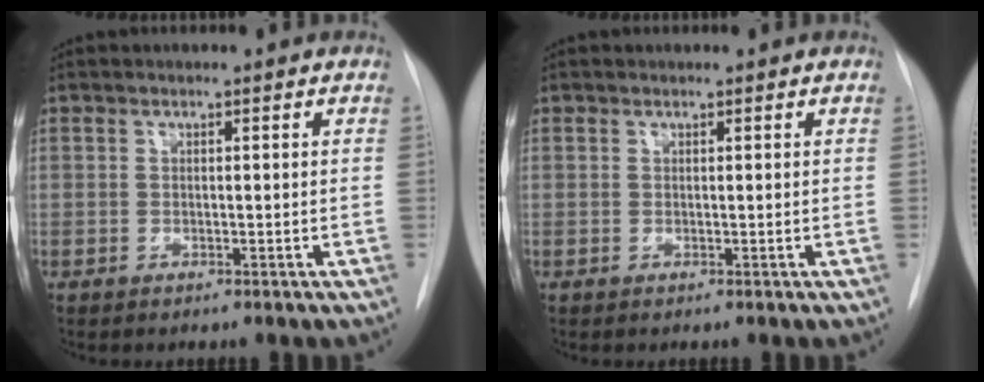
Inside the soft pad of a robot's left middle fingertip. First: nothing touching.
{"total": 0.0}